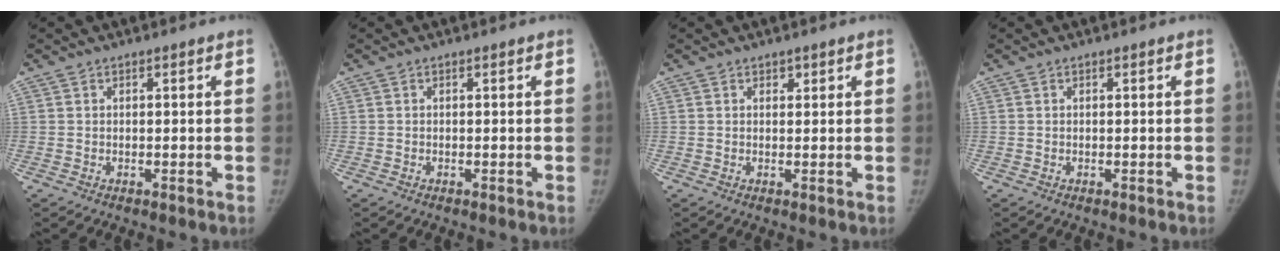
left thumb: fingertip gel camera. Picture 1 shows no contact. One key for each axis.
{"total": 0.0}
{"total": 1.0, "fx": 0.7, "fy": 0.6, "fz": 0.3, "tx": 0.004, "ty": -0.005, "tz": 0.009}
{"total": 0.0}